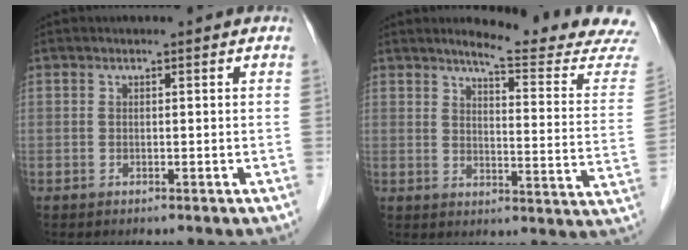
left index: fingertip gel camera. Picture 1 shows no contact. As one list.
[{"total": 14.8, "force": [14.1, -1.1, 4.1], "torque": [-0.054, -0.095, 0.158]}]